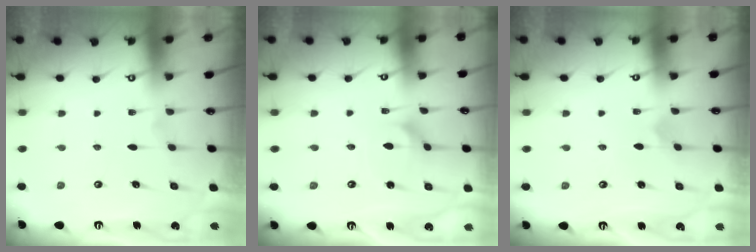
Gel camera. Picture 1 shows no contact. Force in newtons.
{"total": 2.0, "press": 2.0, "slide": 0.3}
{"total": 3.2, "press": 3.2, "slide": 0.2}